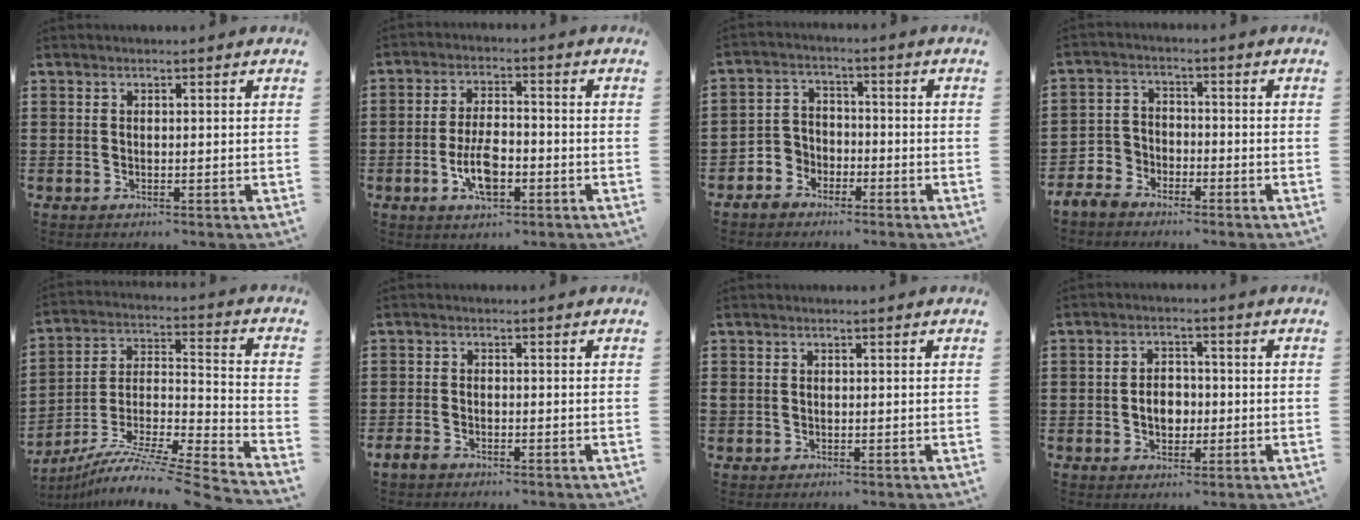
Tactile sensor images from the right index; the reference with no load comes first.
{"total": 6.7, "force": [-2.2, 3.1, 5.5], "torque": [-0.117, 0.002, -0.044]}
{"total": 3.7, "force": [-2.4, 2.8, 0.3], "torque": [-0.024, 0.007, -0.055]}
{"total": 4.2, "force": [-3.3, 2.4, 0.7], "torque": [-0.044, 0.000, -0.077]}
{"total": 8.9, "force": [-7.3, 0.0, 5.0], "torque": [-0.081, 0.001, -0.150]}
{"total": 1.7, "force": [-1.4, 0.7, 0.6], "torque": [-0.022, 0.000, -0.031]}
{"total": 0.6, "force": [-0.1, 0.6, 0.1], "torque": [-0.002, 0.004, -0.002]}
{"total": 4.0, "force": [-0.8, 2.8, 2.7], "torque": [-0.040, 0.000, -0.021]}